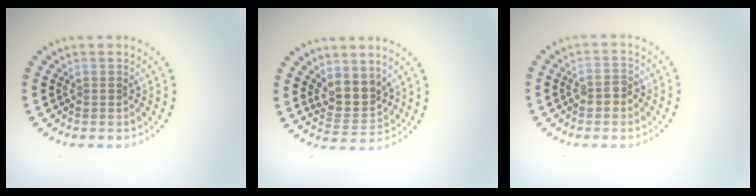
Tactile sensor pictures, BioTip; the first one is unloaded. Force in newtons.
{"total": 3.2, "press": 2.6, "slide": 1.9}
{"total": 1.7, "press": 1.7, "slide": 0.3}